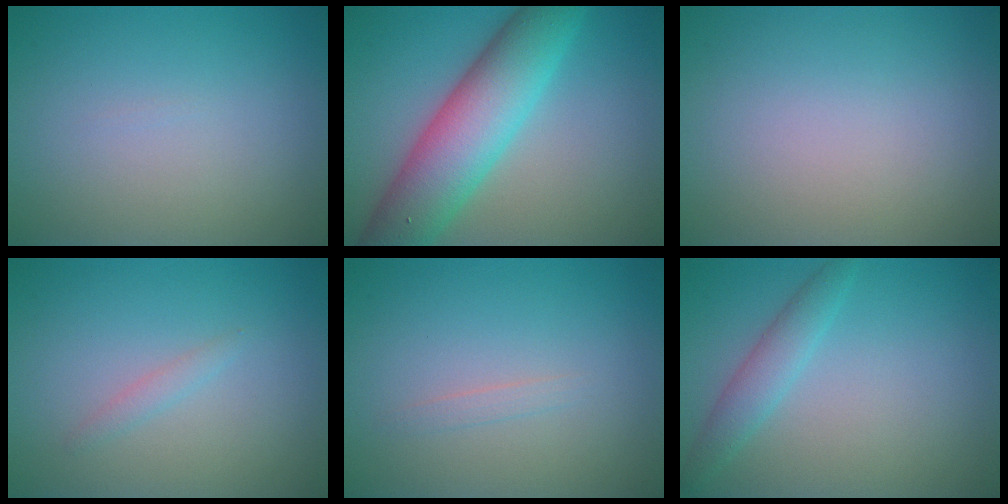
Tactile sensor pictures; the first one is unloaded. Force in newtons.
{"total": 9.1, "press": 9.1, "slide": 0.3}
{"total": 0.0}
{"total": 0.9, "press": 0.9, "slide": 0.1}
{"total": 0.7, "press": 0.7, "slide": 0.1}
{"total": 2.3, "press": 2.3, "slide": 0.1}